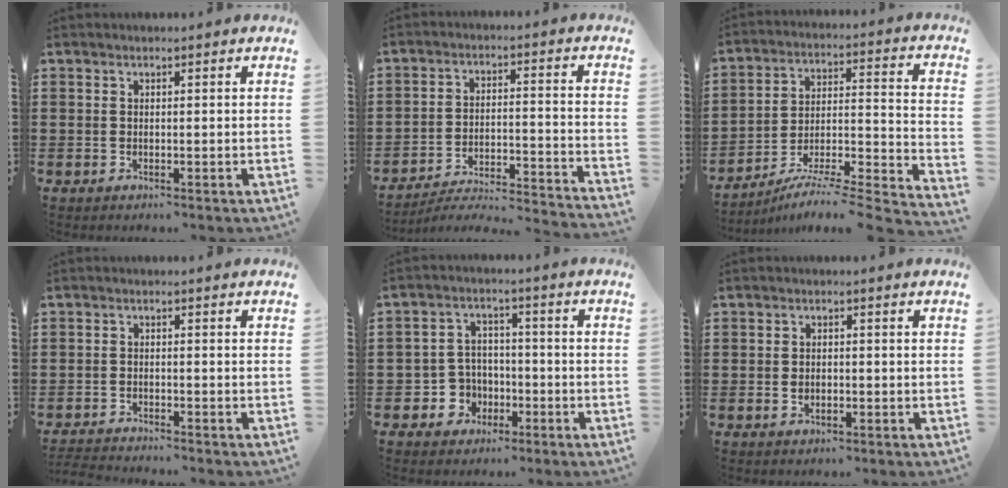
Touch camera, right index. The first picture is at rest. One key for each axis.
{"total": 3.7, "fx": -3.5, "fy": 0.0, "fz": 1.3, "tx": -0.039, "ty": -0.019, "tz": -0.079}
{"total": 5.7, "fx": -4.7, "fy": -0.3, "fz": 3.3, "tx": -0.055, "ty": -0.016, "tz": -0.098}
{"total": 2.1, "fx": -2.0, "fy": -0.2, "fz": -0.2, "tx": -0.001, "ty": -0.001, "tz": -0.044}
{"total": 5.3, "fx": -1.8, "fy": 4.9, "fz": 1.1, "tx": -0.048, "ty": 0.008, "tz": -0.036}
{"total": 1.4, "fx": -0.4, "fy": 0.8, "fz": 1.0, "tx": -0.023, "ty": 0.000, "tz": -0.008}